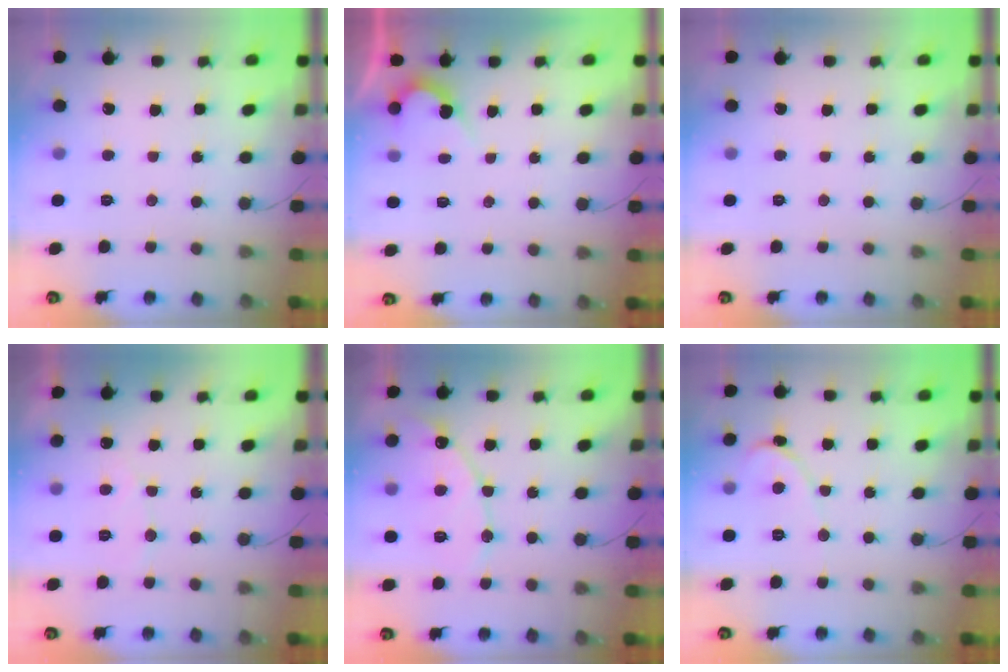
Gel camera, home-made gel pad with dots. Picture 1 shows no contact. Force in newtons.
{"total": 2.7, "press": 2.7, "slide": 0.2}
{"total": 0.0}
{"total": 3.5, "press": 3.5, "slide": 0.2}
{"total": 11.8, "press": 11.8, "slide": 0.9}
{"total": 1.6, "press": 1.6, "slide": 0.0}